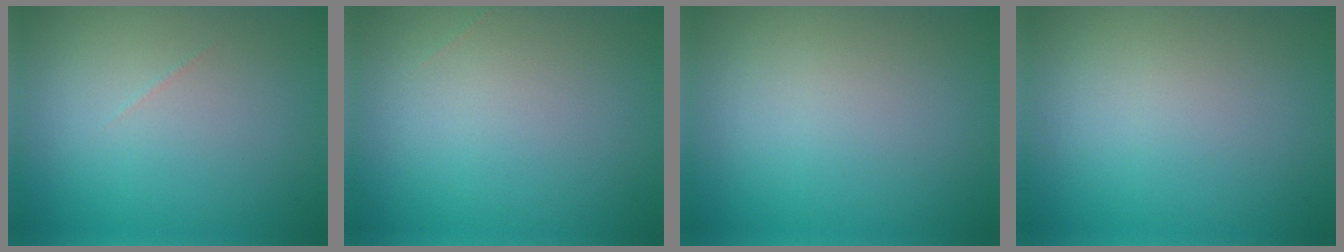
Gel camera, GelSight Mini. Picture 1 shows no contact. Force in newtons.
{"total": 0.0}
{"total": 0.0}
{"total": 0.0}